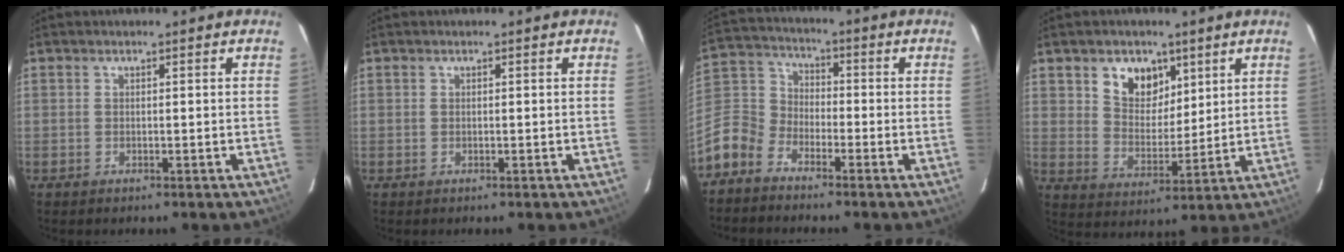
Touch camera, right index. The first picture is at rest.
{"total": 0.0}
{"total": 10.5, "force": [-6.3, 7.4, 3.8], "torque": [-0.108, 0.023, -0.144]}
{"total": 8.7, "force": [4.7, 6.2, 4.0], "torque": [-0.064, 0.003, 0.089]}